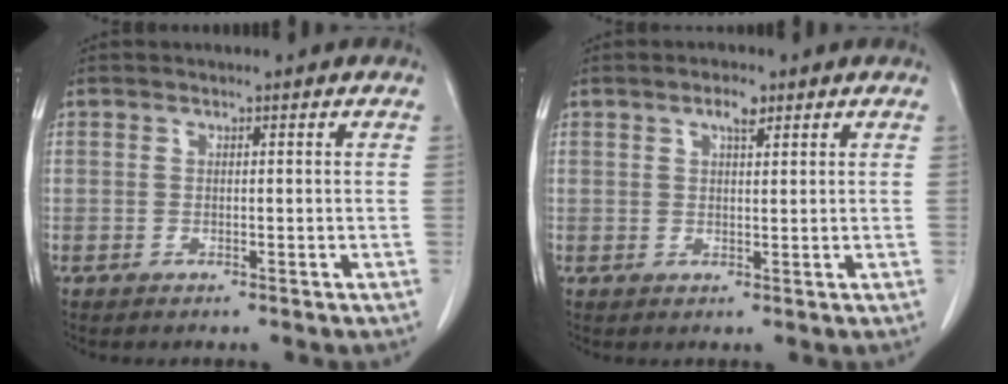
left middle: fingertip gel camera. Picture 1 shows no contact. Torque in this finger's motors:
{"motor_torque": [0.50, -0.38, 0.00, 0.02]}